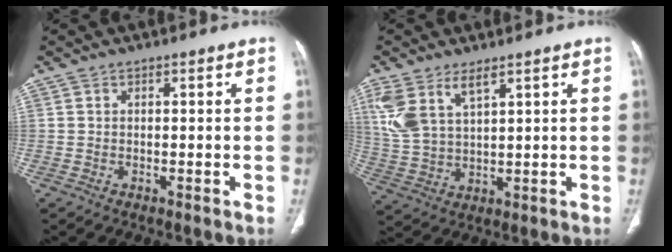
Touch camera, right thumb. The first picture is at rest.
{"total": 9.4, "force": [5.2, 4.1, 6.6], "torque": [-0.148, -0.012, 0.117]}